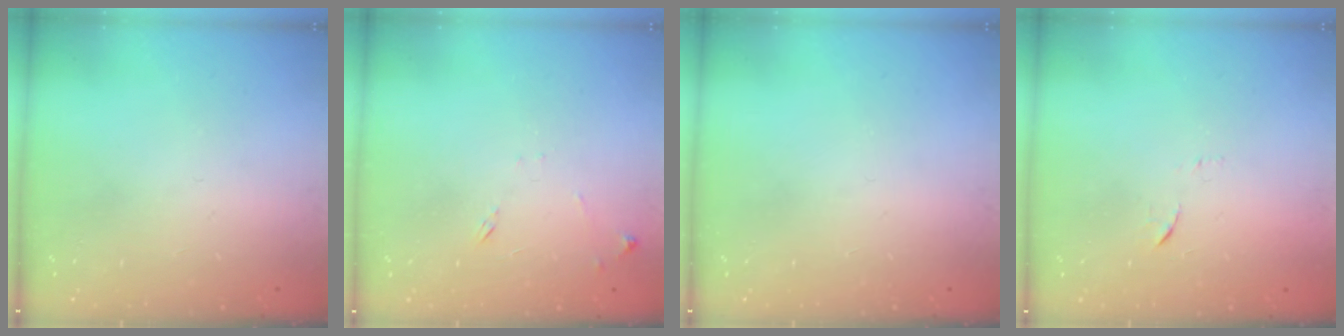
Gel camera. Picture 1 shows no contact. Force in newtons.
{"total": 6.7, "press": 6.7, "slide": 0.6}
{"total": 0.0}
{"total": 5.8, "press": 5.7, "slide": 0.4}